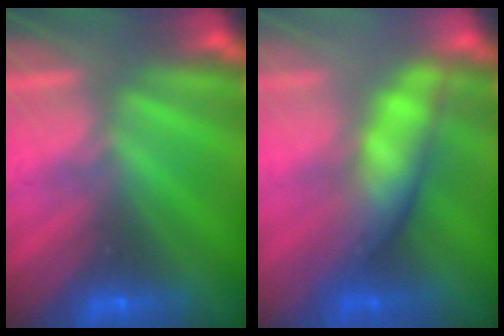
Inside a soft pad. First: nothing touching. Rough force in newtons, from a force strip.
{"total": 4.5}